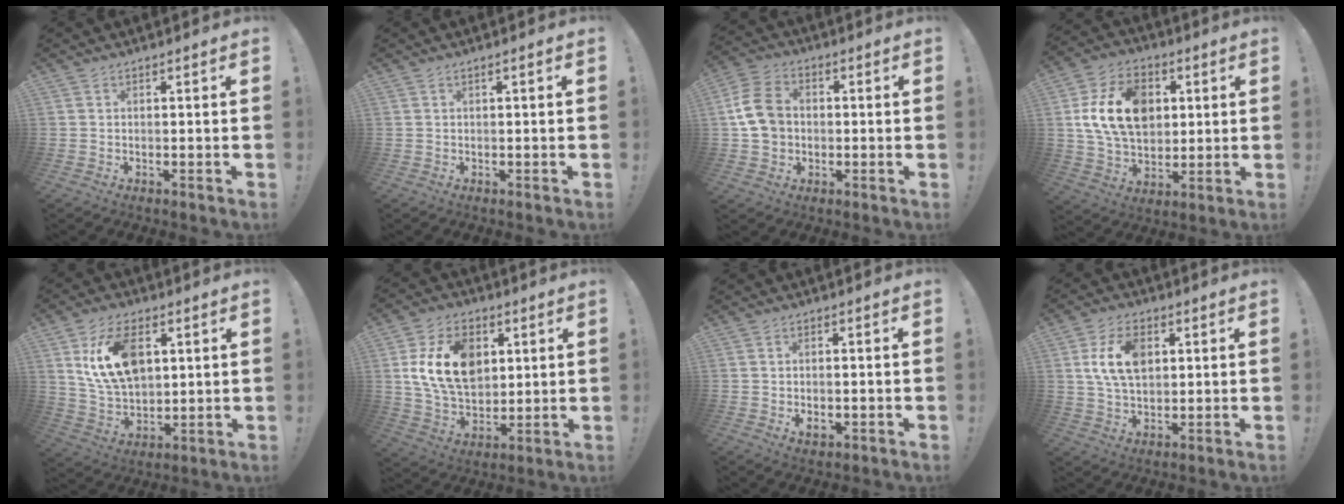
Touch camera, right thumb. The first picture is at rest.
{"total": 0.8, "force": [0.0, -0.1, 0.8], "torque": [-0.014, -0.001, -0.001]}
{"total": 11.2, "force": [0.7, 9.1, 6.4], "torque": [-0.116, 0.013, 0.018]}
{"total": 18.4, "force": [3.5, 13.4, 12.1], "torque": [-0.208, -0.008, 0.068]}
{"total": 16.0, "force": [5.3, 10.1, 11.2], "torque": [-0.198, -0.011, 0.098]}
{"total": 18.0, "force": [4.6, 12.7, 11.9], "torque": [-0.209, -0.013, 0.087]}
{"total": 2.4, "force": [-0.7, 1.3, 2.0], "torque": [-0.030, -0.001, -0.014]}
{"total": 11.9, "force": [3.1, 7.7, 8.4], "torque": [-0.154, 0.000, 0.053]}